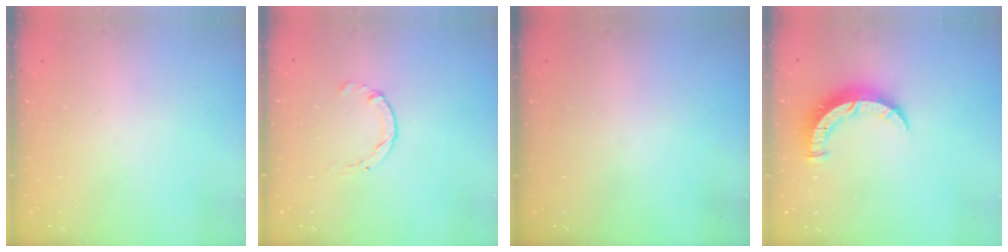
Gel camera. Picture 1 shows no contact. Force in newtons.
{"total": 0.0}
{"total": 0.0}
{"total": 8.0, "press": 7.9, "slide": 1.0}